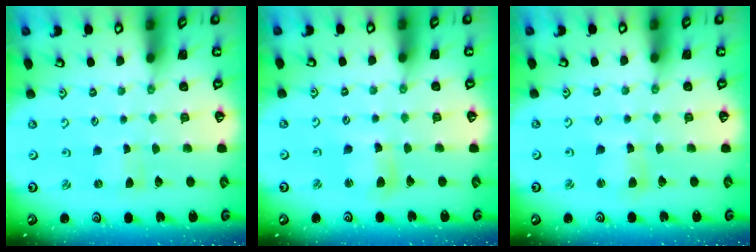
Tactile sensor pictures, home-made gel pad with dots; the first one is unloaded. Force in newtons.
{"total": 6.3, "press": 6.2, "slide": 0.7}
{"total": 3.7, "press": 3.7, "slide": 0.5}